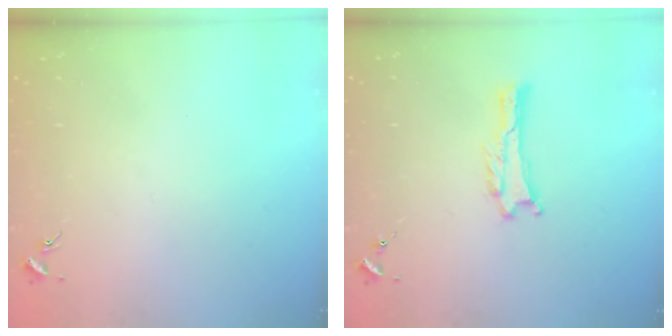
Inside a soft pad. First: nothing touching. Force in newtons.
{"total": 0.5, "press": 0.5, "slide": 0.1}